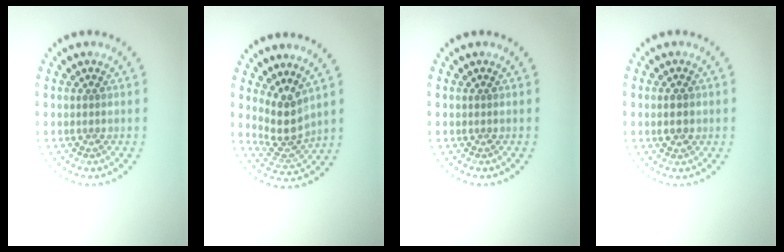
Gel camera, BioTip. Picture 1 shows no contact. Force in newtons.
{"total": 3.5, "press": 2.7, "slide": 2.2}
{"total": 0.0}
{"total": 2.2, "press": 2.2, "slide": 0.1}